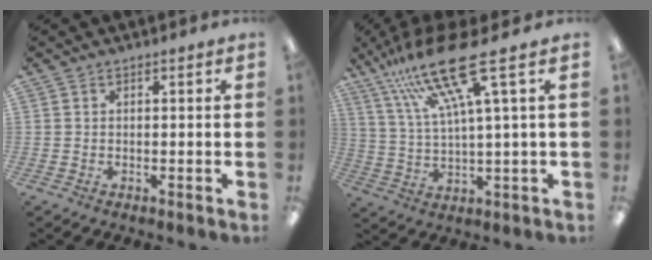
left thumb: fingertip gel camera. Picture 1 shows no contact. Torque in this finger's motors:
{"motor_torque": [0.51, 0.18, 1.84, -0.92, 0.17]}